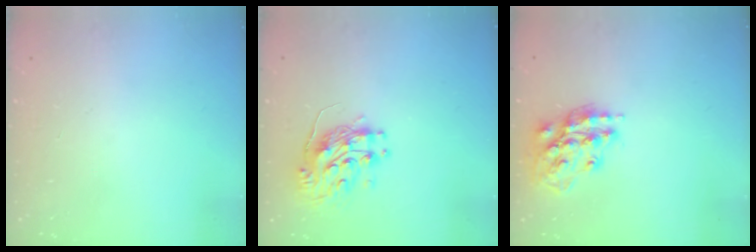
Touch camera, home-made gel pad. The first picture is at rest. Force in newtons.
{"total": 10.7, "press": 10.6, "slide": 1.2}
{"total": 16.1, "press": 16.1, "slide": 1.5}